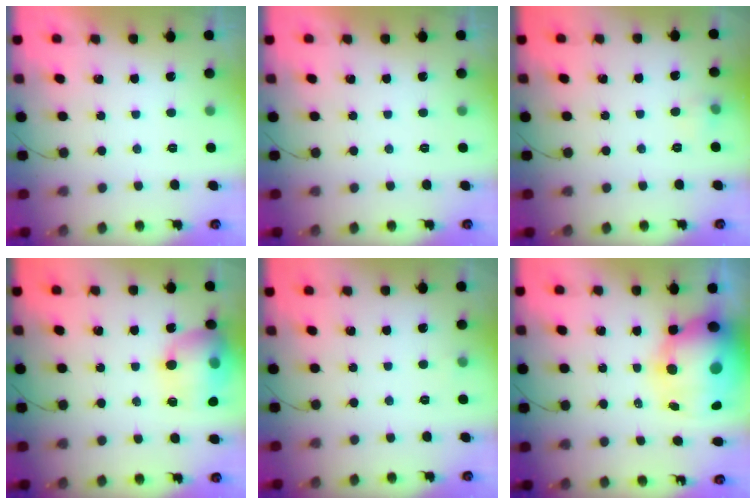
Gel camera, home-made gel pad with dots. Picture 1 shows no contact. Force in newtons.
{"total": 0.0}
{"total": 5.7, "press": 4.1, "slide": 3.9}
{"total": 16.6, "press": 16.5, "slide": 2.0}
{"total": 2.8, "press": 2.5, "slide": 1.1}
{"total": 18.2, "press": 17.7, "slide": 4.4}